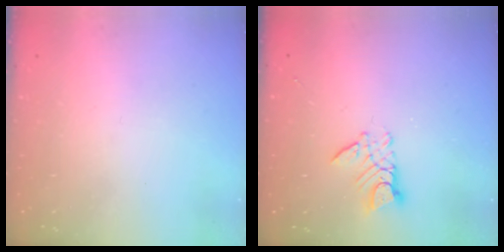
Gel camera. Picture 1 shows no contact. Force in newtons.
{"total": 8.8, "press": 8.7, "slide": 0.7}